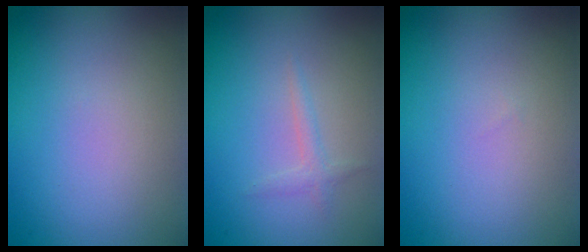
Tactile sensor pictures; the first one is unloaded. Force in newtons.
{"total": 1.0, "press": 1.0, "slide": 0.0}
{"total": 0.0}